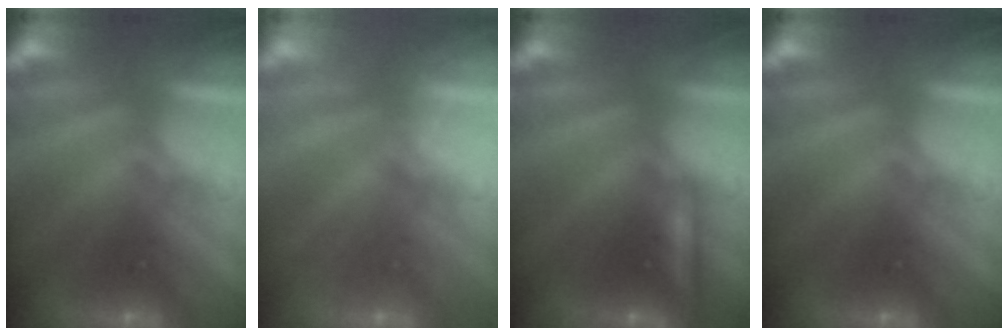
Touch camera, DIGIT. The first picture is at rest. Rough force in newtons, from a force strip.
{"total": 2.4}
{"total": 2.2}
{"total": 0.0}